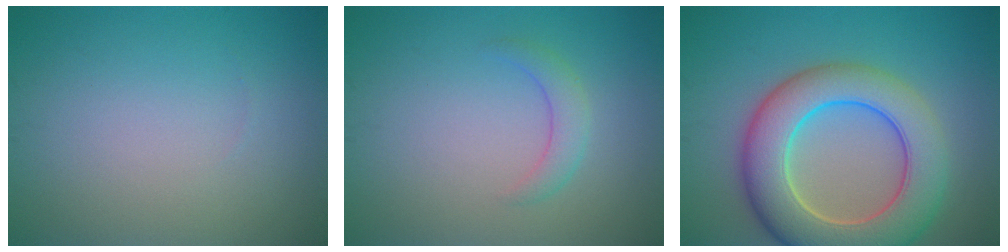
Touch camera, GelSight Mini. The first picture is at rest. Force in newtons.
{"total": 1.9, "press": 1.9, "slide": 0.2}
{"total": 10.1, "press": 10.1, "slide": 0.8}